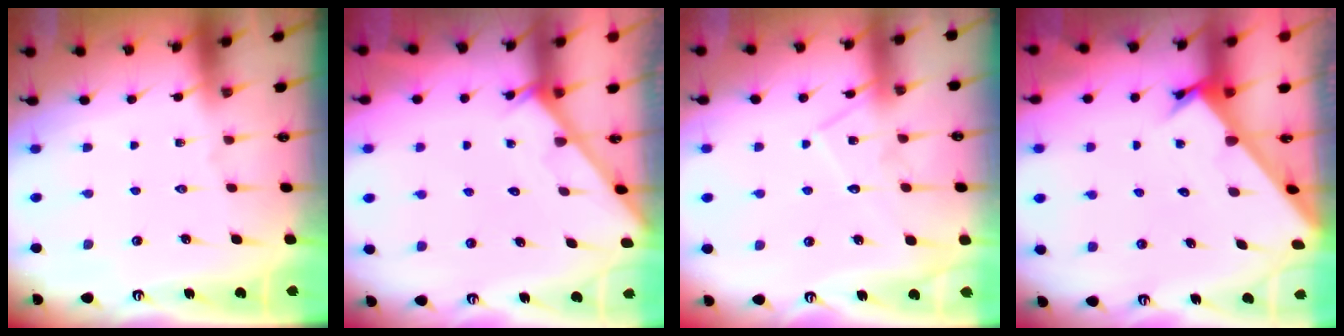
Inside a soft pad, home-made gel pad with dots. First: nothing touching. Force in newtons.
{"total": 2.0, "press": 2.0, "slide": 0.1}
{"total": 10.1, "press": 10.0, "slide": 0.8}
{"total": 2.4, "press": 2.4, "slide": 0.0}